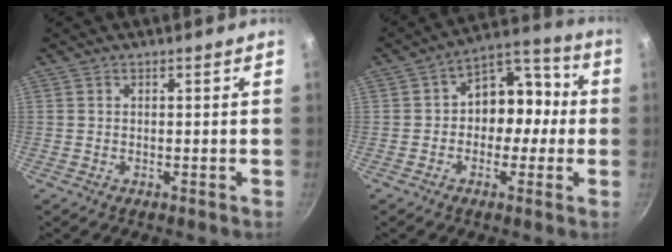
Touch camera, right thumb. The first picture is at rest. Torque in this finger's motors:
{"motor_torque": [-0.67, 0.64, 0.07, 0.12, 0.06]}